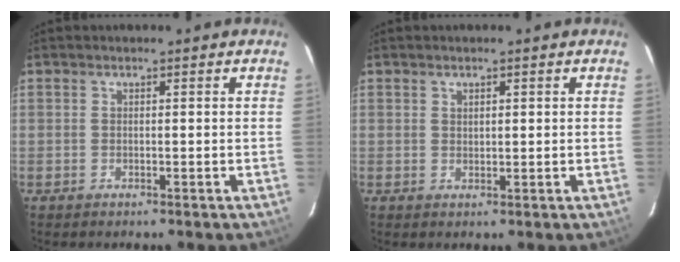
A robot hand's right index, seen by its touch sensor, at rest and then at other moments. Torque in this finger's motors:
{"motor_torque": [-0.05, 0.08, -0.04, 0.00]}